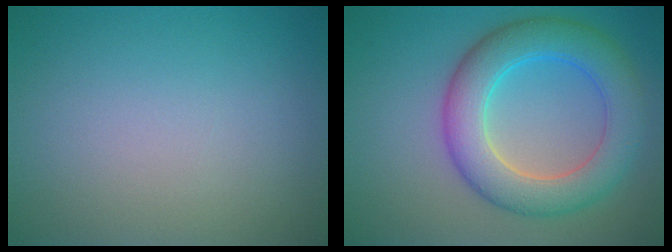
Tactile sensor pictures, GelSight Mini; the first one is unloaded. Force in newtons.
{"total": 7.1, "press": 7.1, "slide": 0.1}